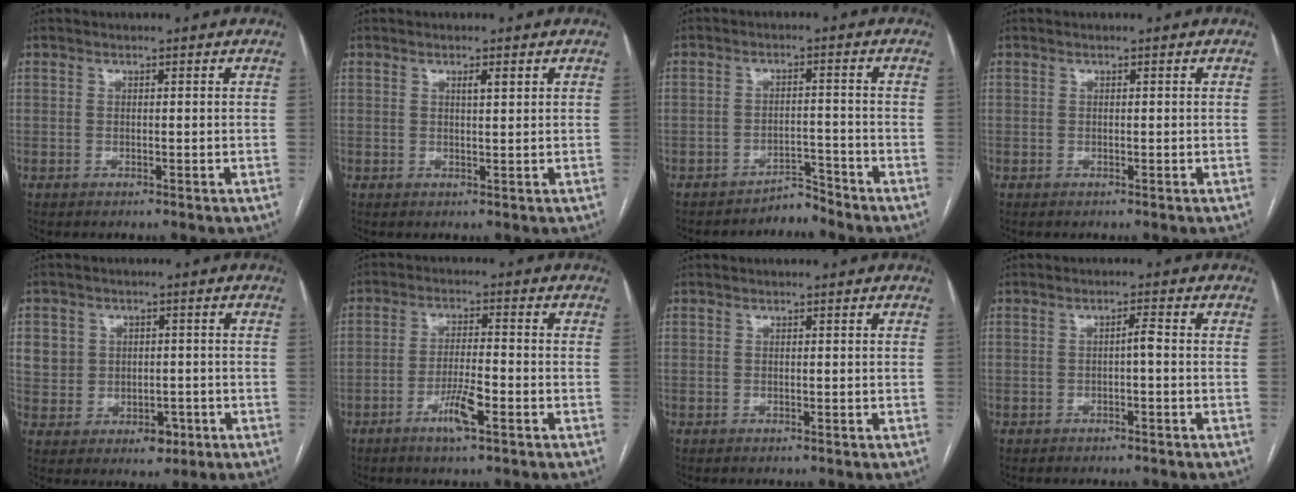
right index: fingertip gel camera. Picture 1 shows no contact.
{"total": 1.4, "force": [0.8, 0.0, 1.2], "torque": [-0.021, -0.001, 0.013]}
{"total": 2.8, "force": [-2.7, 0.1, -0.9], "torque": [0.029, 0.002, -0.042]}
{"total": 0.0}
{"total": 6.9, "force": [-0.3, 6.4, 2.7], "torque": [-0.029, 0.019, 0.012]}
{"total": 5.8, "force": [-2.6, 0.9, 5.1], "torque": [-0.097, -0.003, -0.047]}
{"total": 0.0}
{"total": 1.5, "force": [-0.3, 0.1, 1.5], "torque": [-0.021, 0.004, -0.006]}